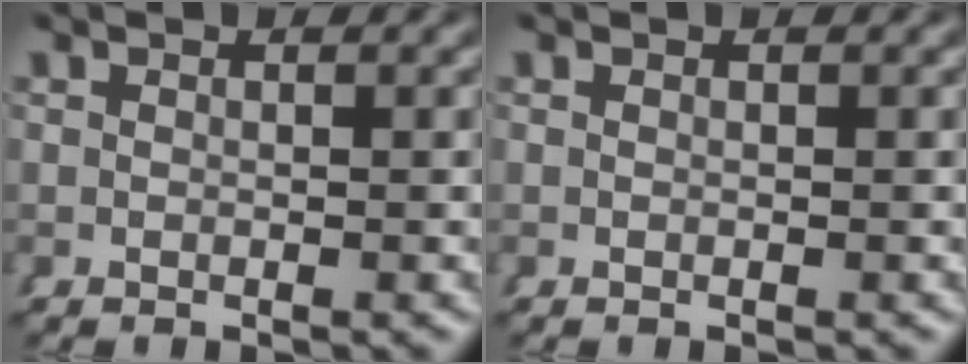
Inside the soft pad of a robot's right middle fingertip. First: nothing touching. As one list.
[{"total": 0.0}]